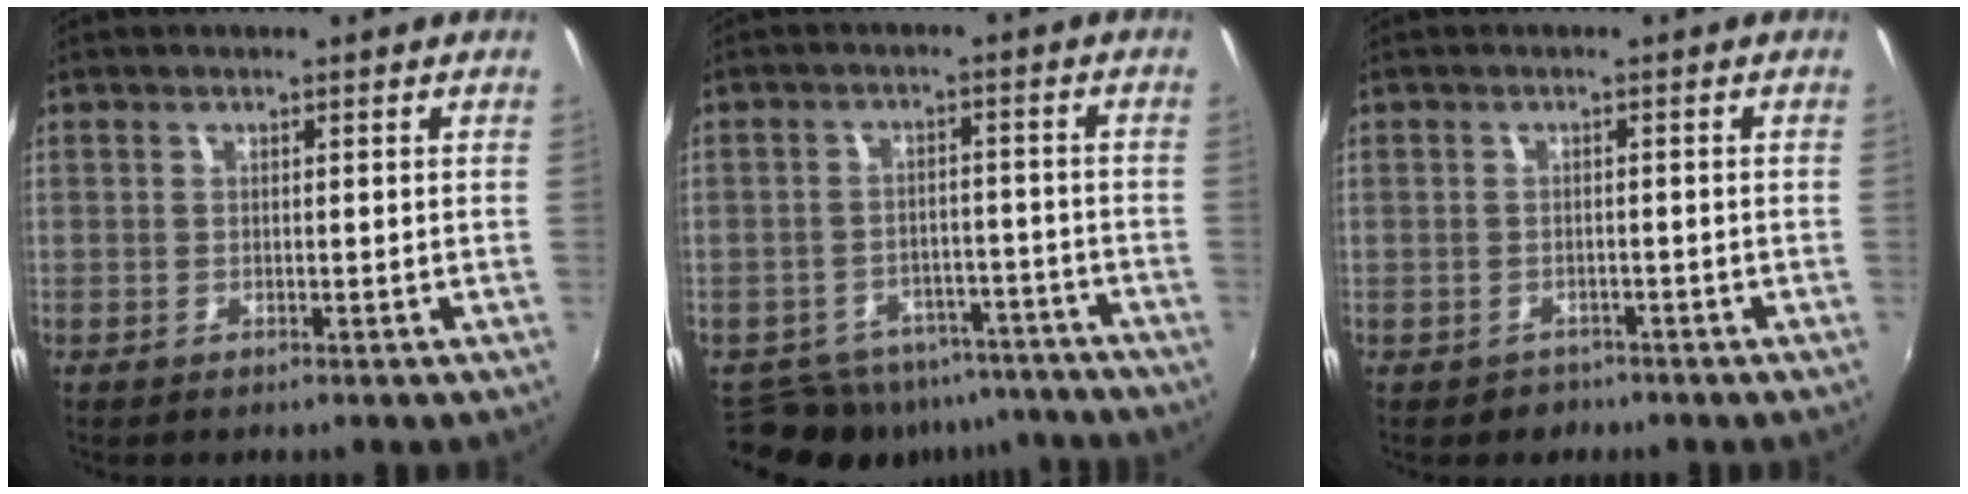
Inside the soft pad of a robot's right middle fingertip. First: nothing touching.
{"total": 14.4, "force": [-11.8, 7.0, 4.5], "torque": [-0.102, 0.011, -0.150]}
{"total": 1.9, "force": [-1.4, 1.4, -0.1], "torque": [-0.003, 0.001, -0.020]}